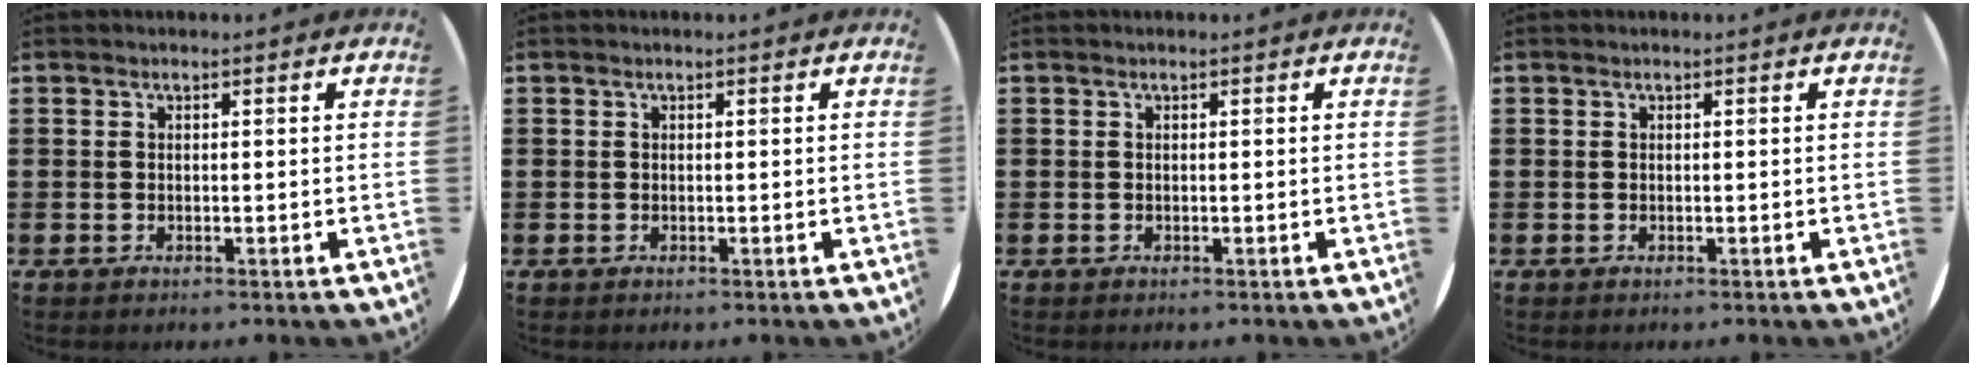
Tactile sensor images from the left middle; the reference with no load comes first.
{"total": 0.0}
{"total": 0.0}
{"total": 0.0}